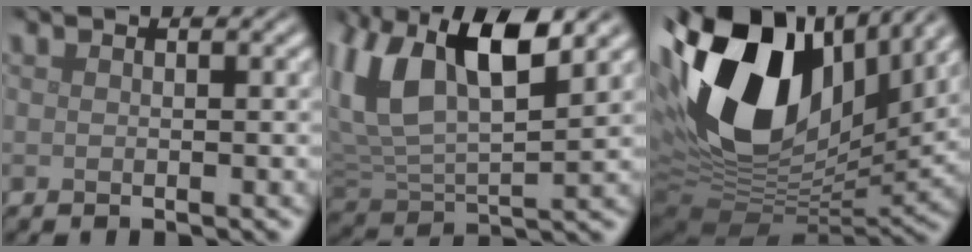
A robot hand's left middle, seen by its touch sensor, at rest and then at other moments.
{"total": 10.4, "force": [4.6, 5.1, 7.9], "torque": [-0.169, 0.011, 0.082]}
{"total": 18.8, "force": [5.6, 12.0, 13.4], "torque": [-0.301, -0.002, 0.102]}